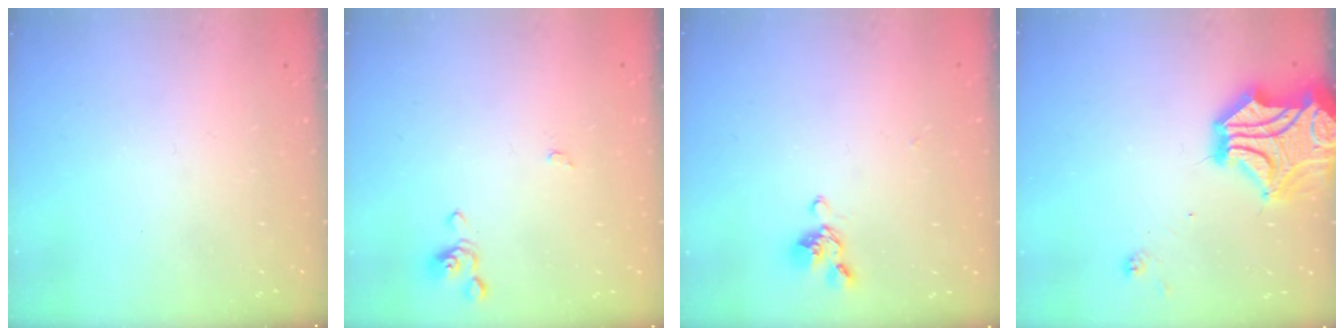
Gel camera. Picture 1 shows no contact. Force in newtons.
{"total": 0.5, "press": 0.5, "slide": 0.2}
{"total": 2.9, "press": 2.8, "slide": 0.8}
{"total": 10.9, "press": 10.7, "slide": 2.4}